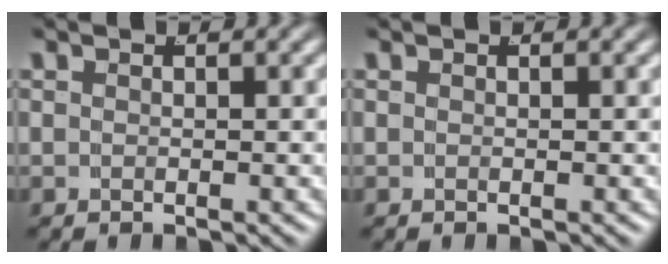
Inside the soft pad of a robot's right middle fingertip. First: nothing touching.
{"total": 0.0}